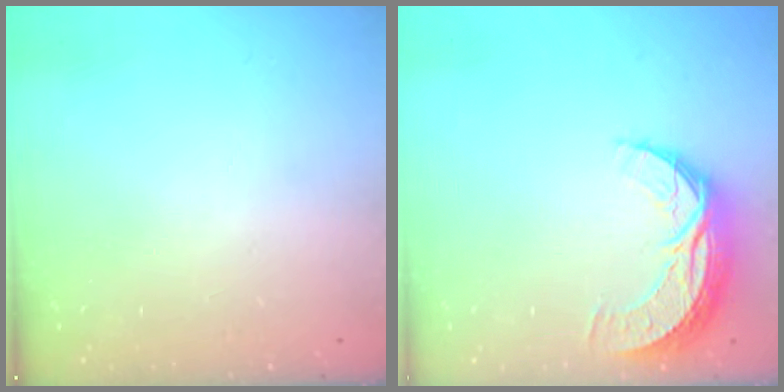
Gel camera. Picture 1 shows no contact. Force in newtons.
{"total": 8.9, "press": 8.9, "slide": 0.6}